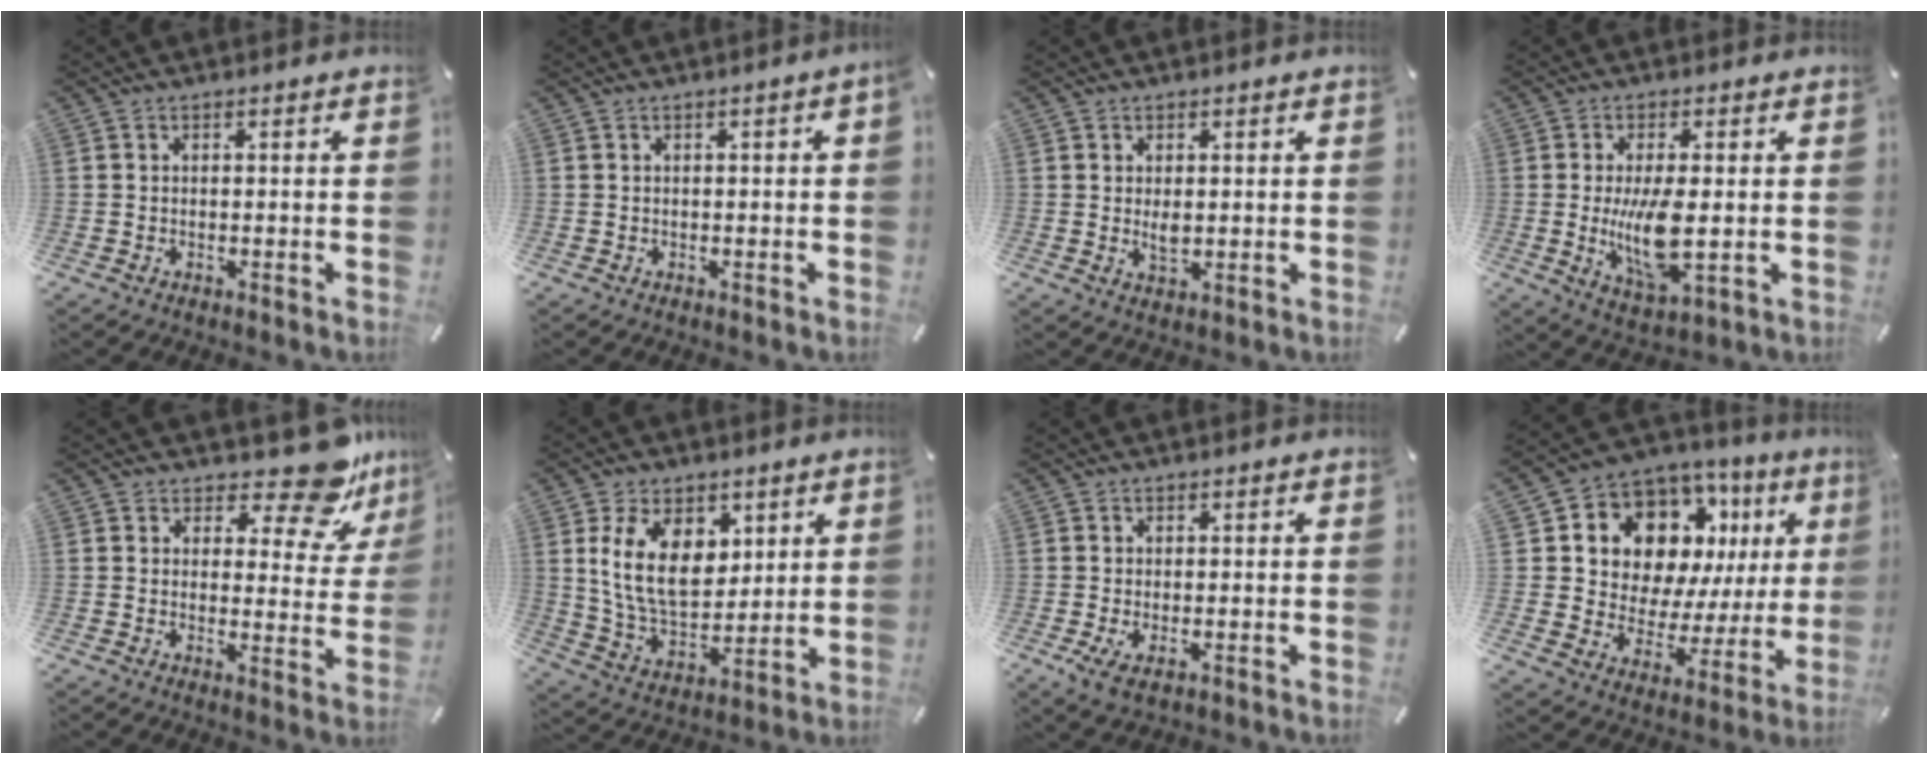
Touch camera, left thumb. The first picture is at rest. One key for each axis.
{"total": 1.1, "fx": -0.1, "fy": 0.0, "fz": 1.1, "tx": -0.016, "ty": -0.003, "tz": -0.003}
{"total": 2.9, "fx": 0.4, "fy": 1.9, "fz": 2.2, "tx": -0.045, "ty": -0.004, "tz": 0.003}
{"total": 11.3, "fx": -0.5, "fy": 4.5, "fz": 10.4, "tx": -0.219, "ty": -0.024, "tz": -0.012}
{"total": 12.7, "fx": 9.4, "fy": 4.7, "fz": 7.1, "tx": -0.084, "ty": -0.075, "tz": 0.159}
{"total": 14.9, "fx": 4.8, "fy": 10.0, "fz": 9.9, "tx": -0.198, "ty": -0.005, "tz": 0.086}
{"total": 2.6, "fx": -0.4, "fy": 1.6, "fz": 2.0, "tx": -0.033, "ty": -0.002, "tz": -0.008}
{"total": 13.3, "fx": 7.5, "fy": 9.5, "fz": 5.5, "tx": -0.092, "ty": -0.067, "tz": 0.137}